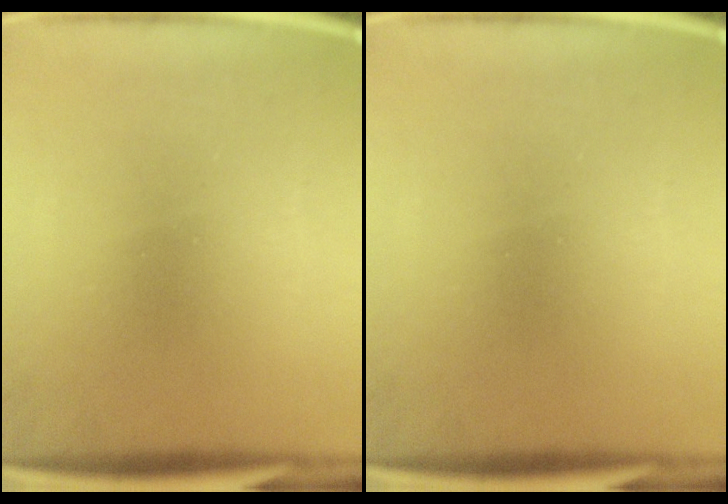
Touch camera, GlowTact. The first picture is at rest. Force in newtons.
{"total": 0.0}